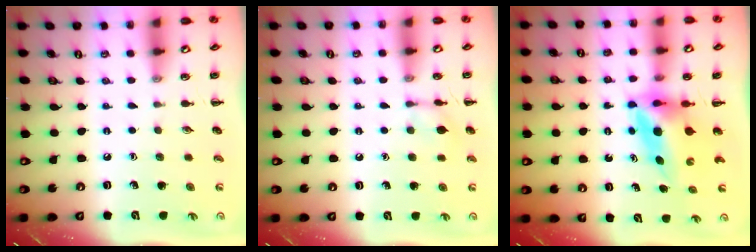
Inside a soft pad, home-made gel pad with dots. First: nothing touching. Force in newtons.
{"total": 7.7, "press": 7.6, "slide": 0.4}
{"total": 6.0, "press": 5.8, "slide": 1.6}